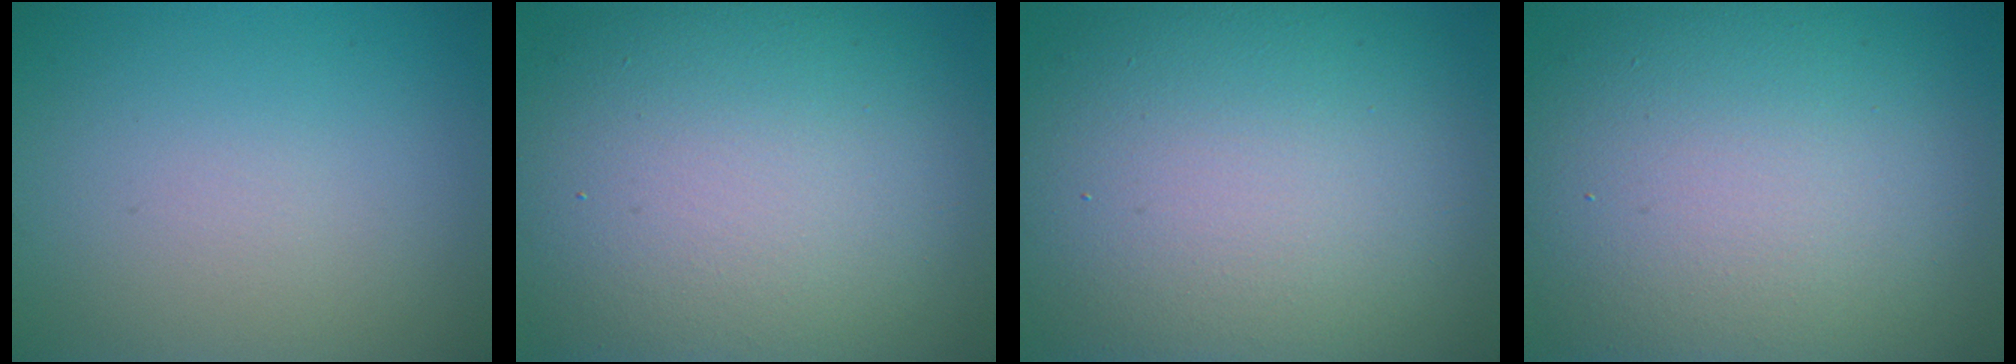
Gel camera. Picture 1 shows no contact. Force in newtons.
{"total": 14.7, "press": 14.7, "slide": 1.2}
{"total": 15.6, "press": 15.6, "slide": 1.0}
{"total": 14.5, "press": 14.5, "slide": 0.8}